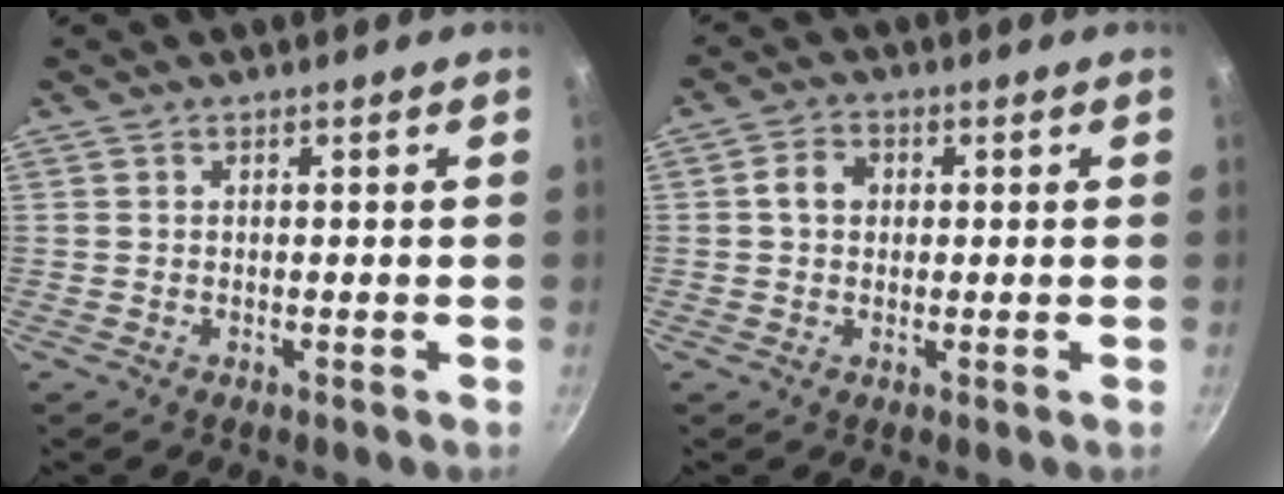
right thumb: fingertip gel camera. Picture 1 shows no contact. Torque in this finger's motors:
{"motor_torque": [1.49, 1.64, 0.53, -0.20, 0.16]}